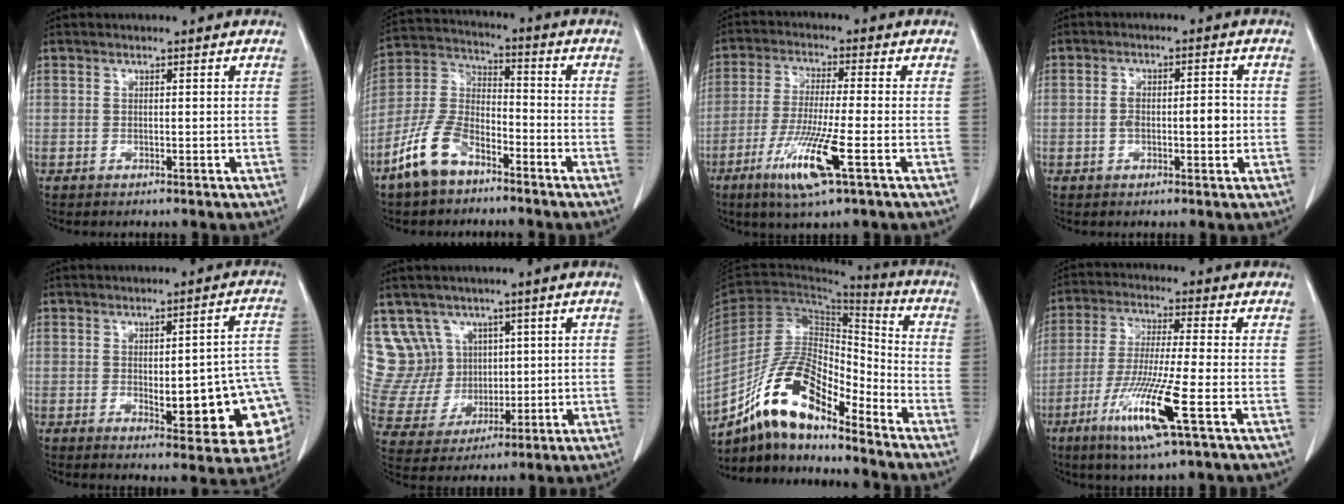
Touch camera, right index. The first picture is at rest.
{"total": 10.7, "force": [-7.0, 5.1, 6.3], "torque": [-0.152, 0.005, -0.144]}
{"total": 10.4, "force": [-4.6, 0.0, 9.3], "torque": [-0.187, -0.026, -0.087]}
{"total": 5.0, "force": [-0.5, 1.9, 4.6], "torque": [-0.086, 0.010, -0.006]}
{"total": 16.1, "force": [-2.8, 4.0, 15.3], "torque": [-0.125, 0.019, -0.017]}
{"total": 10.5, "force": [5.3, 8.9, 1.4], "torque": [-0.050, 0.051, 0.125]}
{"total": 14.5, "force": [-10.8, 4.1, 8.8], "torque": [-0.166, 0.021, -0.198]}
{"total": 11.8, "force": [-5.1, -0.4, 10.6], "torque": [-0.217, -0.028, -0.098]}